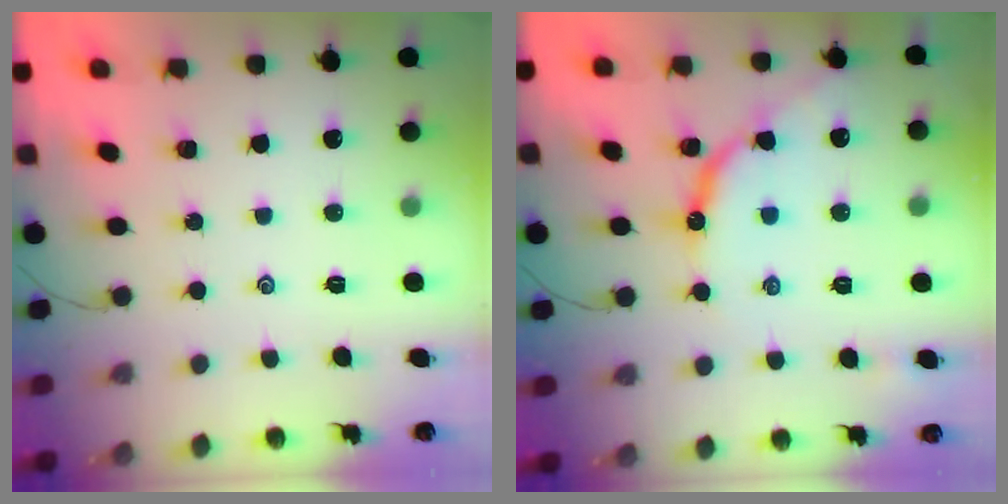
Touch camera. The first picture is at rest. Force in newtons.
{"total": 11.2, "press": 11.2, "slide": 1.0}